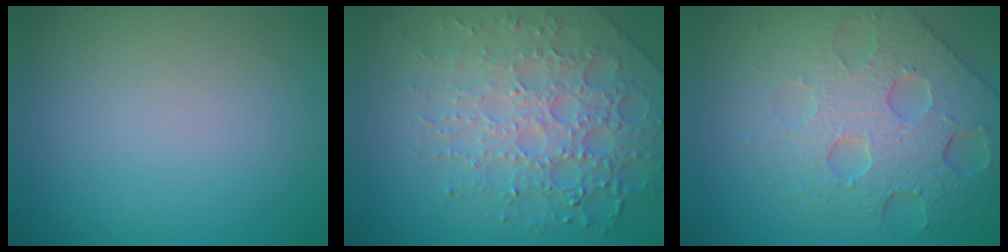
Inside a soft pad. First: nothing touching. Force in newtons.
{"total": 7.3, "press": 5.2, "slide": 5.1}
{"total": 8.0, "press": 5.6, "slide": 5.8}